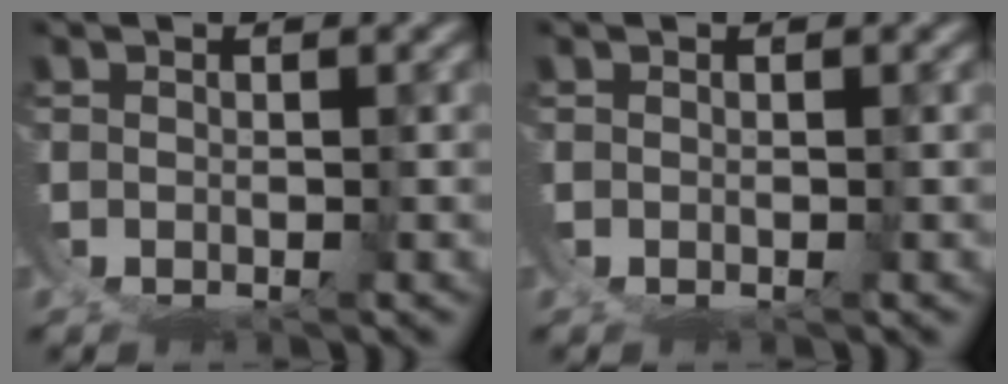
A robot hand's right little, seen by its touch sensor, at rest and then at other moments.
{"total": 0.0}